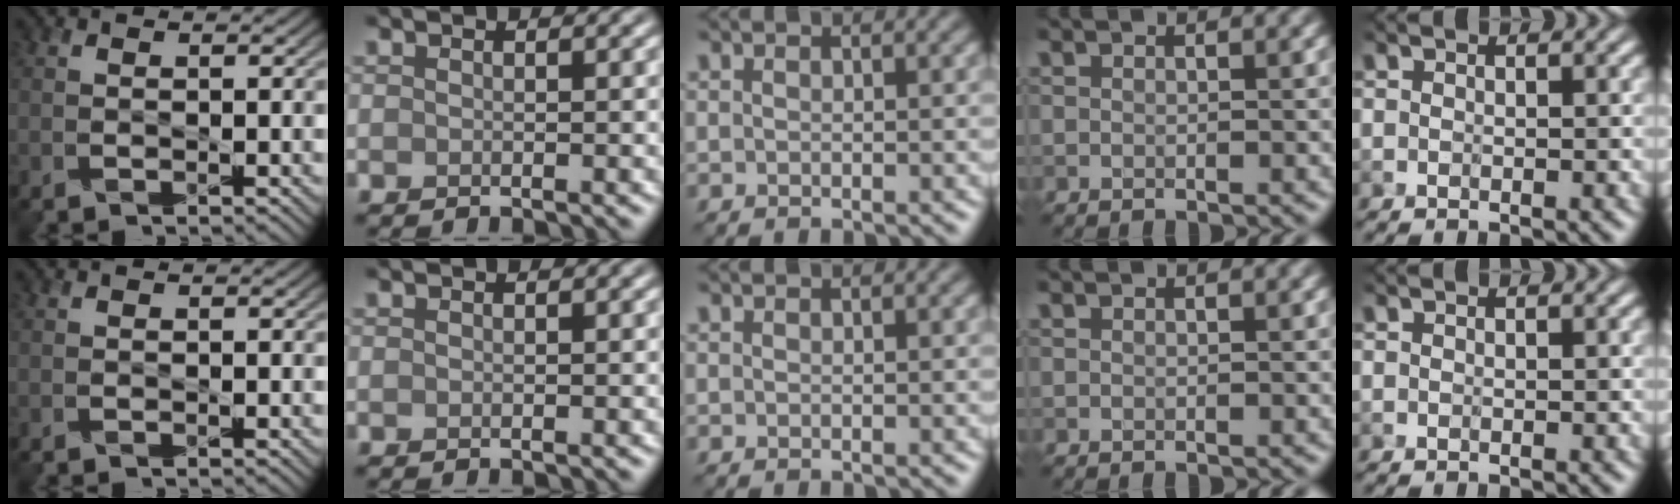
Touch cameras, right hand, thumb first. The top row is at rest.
{}